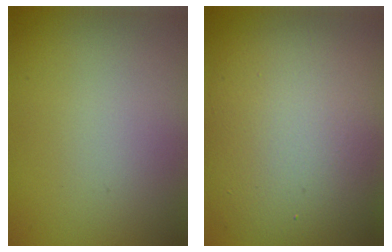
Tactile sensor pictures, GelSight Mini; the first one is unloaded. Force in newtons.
{"total": 11.6, "press": 11.6, "slide": 0.7}